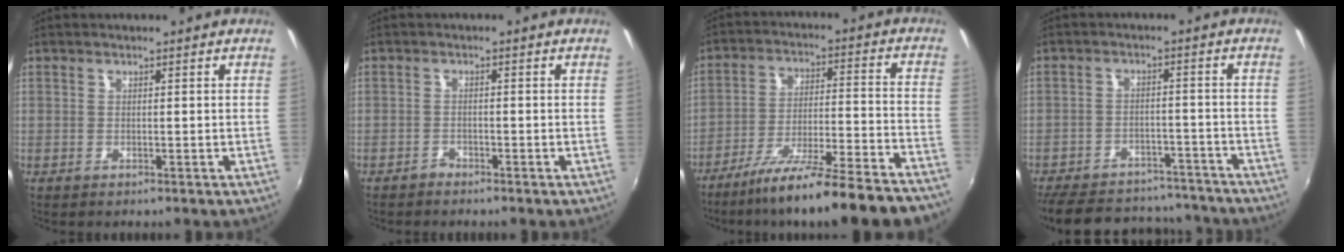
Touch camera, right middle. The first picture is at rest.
{"total": 1.4, "force": [-1.4, 0.5, 0.0], "torque": [-0.003, -0.001, -0.026]}
{"total": 23.3, "force": [-20.4, 0.0, 11.4], "torque": [-0.192, -0.061, -0.298]}
{"total": 23.7, "force": [-20.0, 9.3, 8.7], "torque": [-0.197, 0.023, -0.257]}